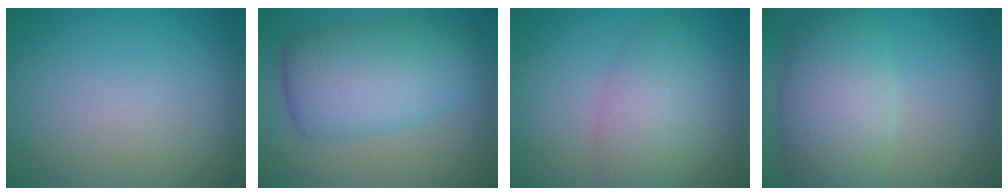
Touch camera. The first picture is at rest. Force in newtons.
{"total": 8.2, "press": 8.2, "slide": 0.2}
{"total": 4.5, "press": 4.5, "slide": 0.2}
{"total": 7.2, "press": 7.2, "slide": 0.6}